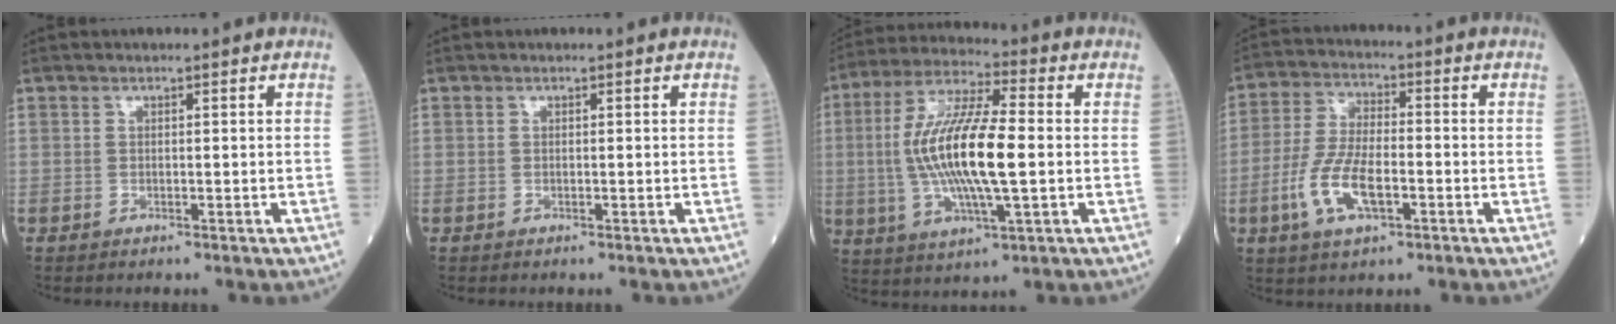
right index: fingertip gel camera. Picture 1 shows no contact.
{"total": 0.0}
{"total": 15.4, "force": [-0.7, 2.8, 15.1], "torque": [-0.307, 0.001, -0.013]}
{"total": 9.3, "force": [-3.2, 3.3, 8.1], "torque": [-0.176, -0.001, -0.061]}